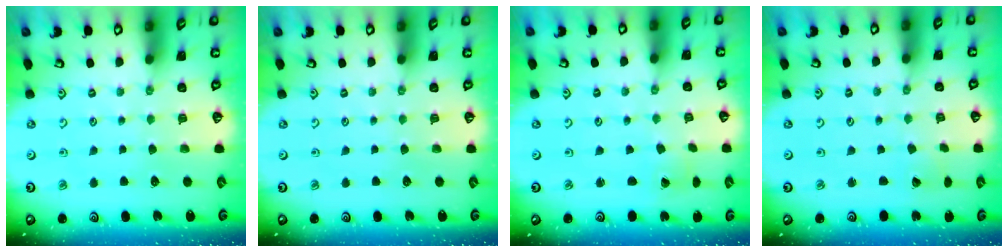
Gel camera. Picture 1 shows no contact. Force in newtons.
{"total": 0.0}
{"total": 0.7, "press": 0.7, "slide": 0.1}
{"total": 1.4, "press": 1.4, "slide": 0.2}